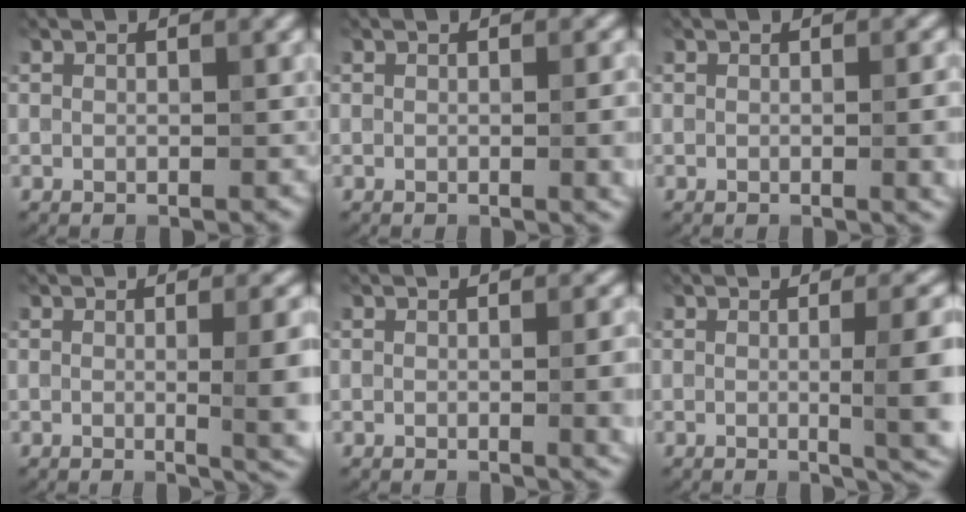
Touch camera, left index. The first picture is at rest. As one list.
[{"total": 3.0, "force": [-0.3, 0.9, 2.9], "torque": [-0.028, -0.001, -0.004]}, {"total": 3.4, "force": [-0.3, 1.1, 3.2], "torque": [-0.030, -0.001, -0.004]}, {"total": 7.3, "force": [-0.5, 2.6, 6.8], "torque": [-0.057, -0.007, 0.001]}, {"total": 4.2, "force": [-0.3, 1.6, 3.9], "torque": [-0.034, -0.003, -0.002]}, {"total": 8.0, "force": [-0.5, 2.5, 7.6], "torque": [-0.070, -0.004, -0.002]}]